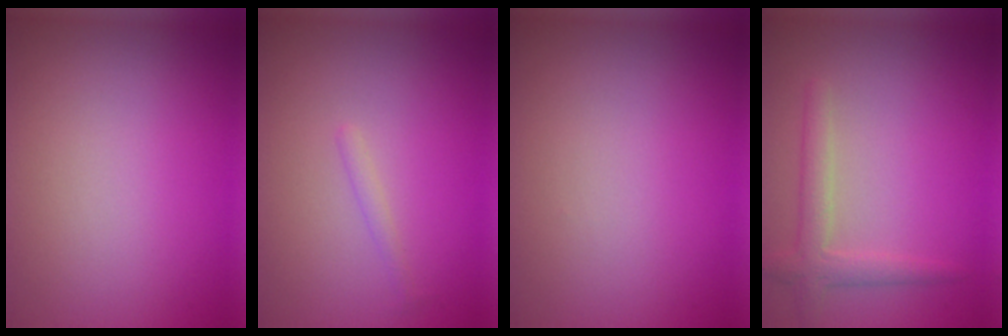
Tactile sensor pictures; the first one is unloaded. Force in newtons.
{"total": 0.7, "press": 0.7, "slide": 0.1}
{"total": 0.0}
{"total": 2.5, "press": 2.5, "slide": 0.3}